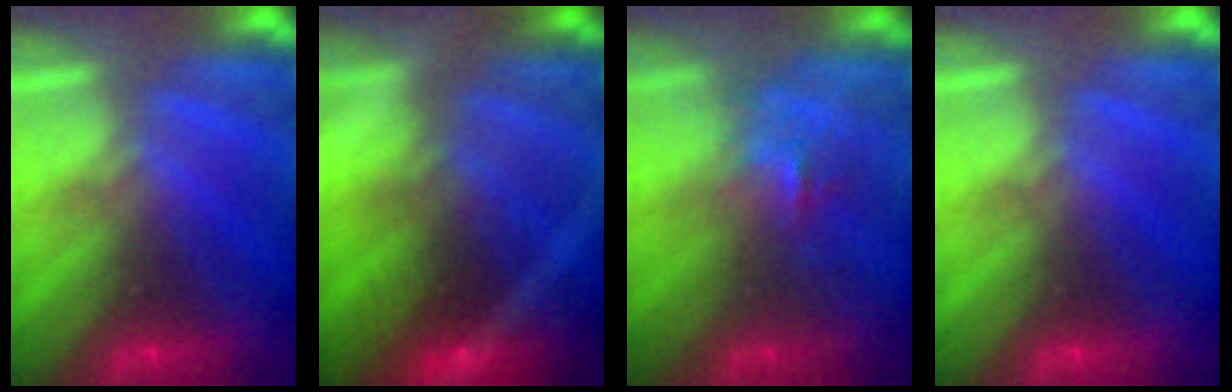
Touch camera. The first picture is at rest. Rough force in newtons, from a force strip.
{"total": 6.8}
{"total": 2.5}
{"total": 0.0}